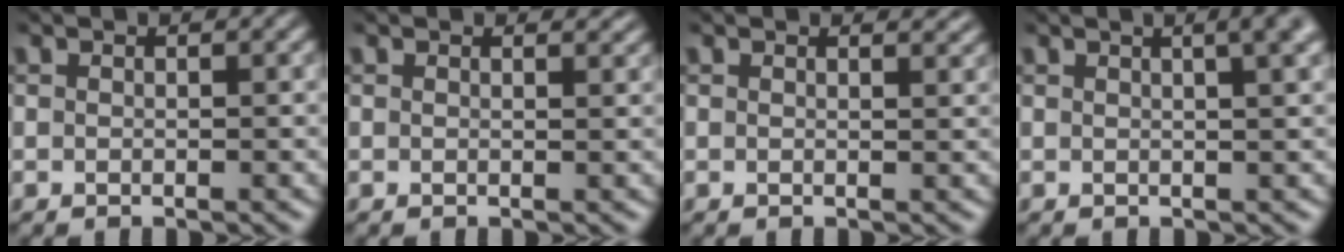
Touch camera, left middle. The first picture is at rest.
{"total": 0.9, "force": [0.9, 0.1, 0.2], "torque": [-0.004, -0.004, 0.010]}
{"total": 1.2, "force": [1.1, 0.3, 0.4], "torque": [-0.004, -0.003, 0.012]}
{"total": 6.0, "force": [2.8, 2.7, 4.6], "torque": [-0.015, 0.043, -0.002]}